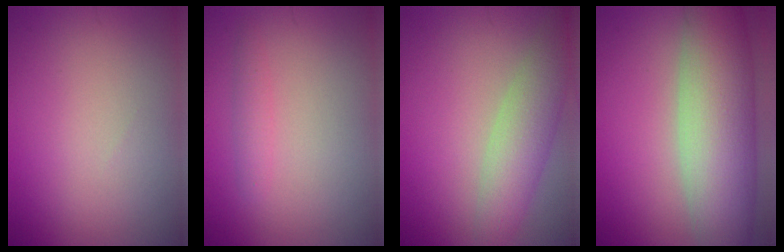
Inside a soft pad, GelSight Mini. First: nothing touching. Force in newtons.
{"total": 1.3, "press": 1.3, "slide": 0.0}
{"total": 4.7, "press": 4.7, "slide": 0.3}
{"total": 10.8, "press": 10.7, "slide": 0.5}